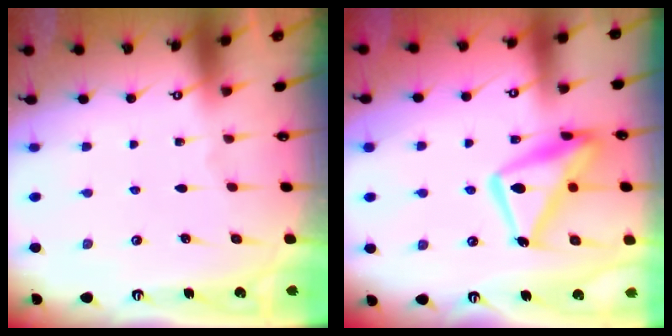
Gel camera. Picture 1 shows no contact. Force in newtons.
{"total": 15.4, "press": 15.4, "slide": 1.4}